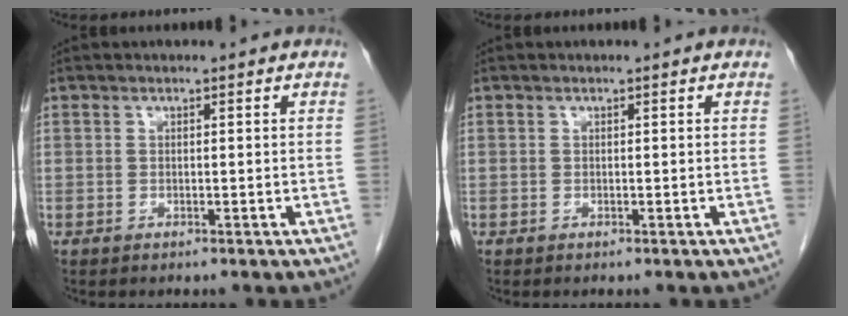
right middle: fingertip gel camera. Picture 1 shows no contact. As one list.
[{"total": 0.0}]